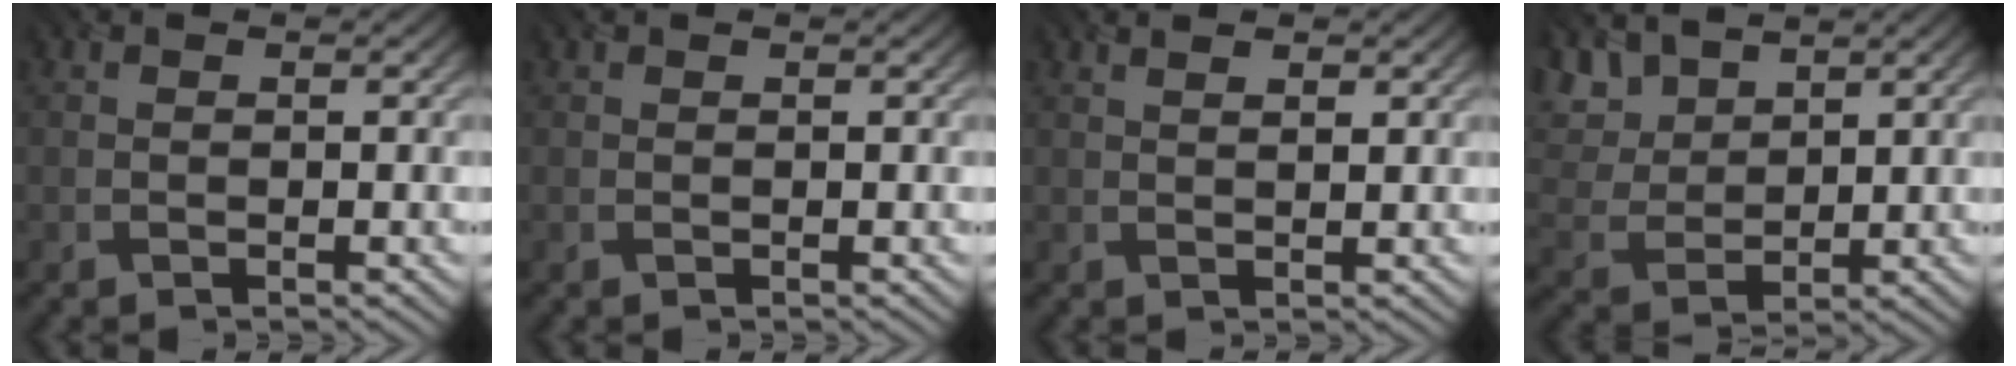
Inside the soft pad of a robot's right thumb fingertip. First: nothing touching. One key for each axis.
{"total": 0.0}
{"total": 1.7, "fx": 1.1, "fy": 0.5, "fz": 1.2, "tx": -0.018, "ty": -0.006, "tz": 0.025}
{"total": 6.6, "fx": 4.8, "fy": 3.3, "fz": 3.2, "tx": -0.091, "ty": 0.010, "tz": 0.093}